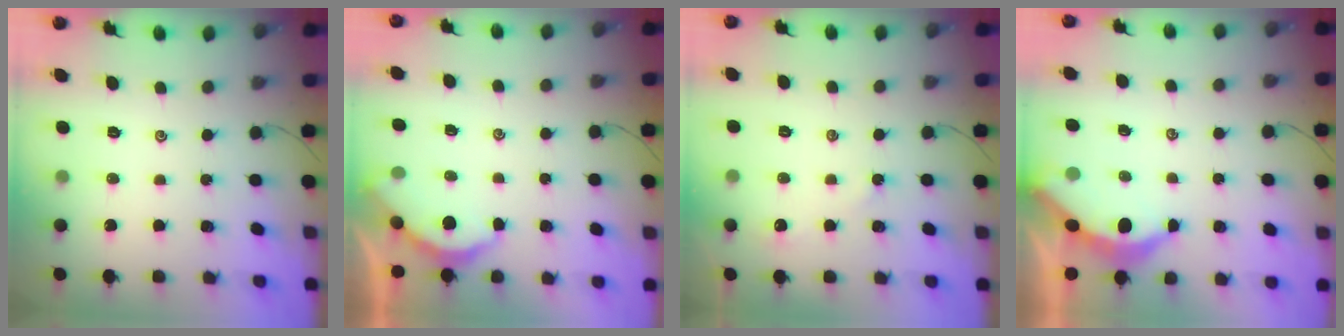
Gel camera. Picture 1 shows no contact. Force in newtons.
{"total": 3.2, "press": 3.2, "slide": 0.3}
{"total": 2.3, "press": 2.3, "slide": 0.3}
{"total": 3.8, "press": 3.8, "slide": 0.4}